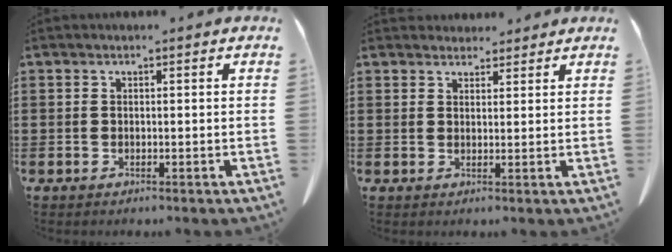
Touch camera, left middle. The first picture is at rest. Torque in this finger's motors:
{"motor_torque": [0.13, 0.46, -0.06, -0.01]}